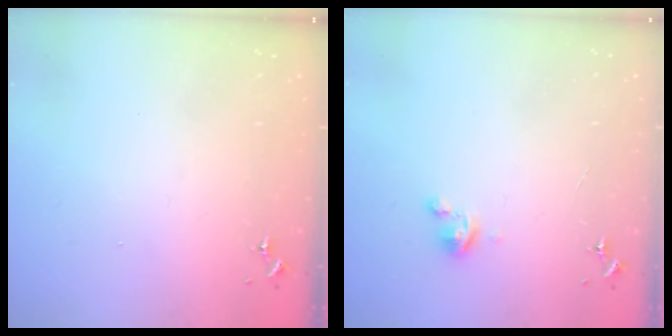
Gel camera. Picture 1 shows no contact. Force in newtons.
{"total": 2.8, "press": 2.8, "slide": 0.3}